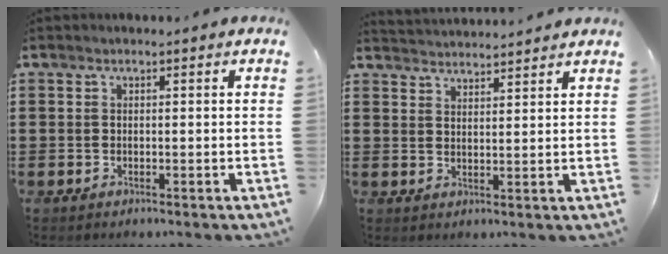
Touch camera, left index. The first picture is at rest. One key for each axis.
{"total": 2.7, "fx": 2.6, "fy": -0.2, "fz": -0.6, "tx": 0.002, "ty": -0.010, "tz": 0.050}